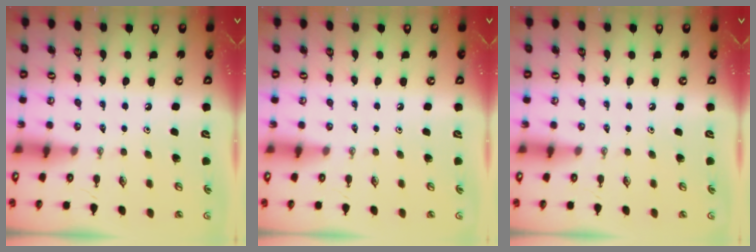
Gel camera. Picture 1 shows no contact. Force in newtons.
{"total": 0.0}
{"total": 0.0}